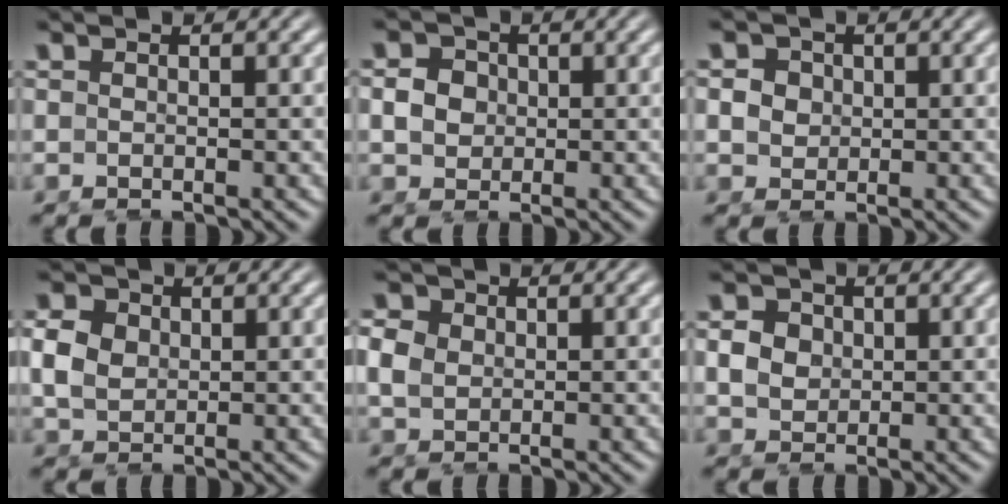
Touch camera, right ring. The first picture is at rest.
{"total": 2.2, "force": [0.3, 2.0, 0.9], "torque": [-0.020, -0.013, 0.015]}
{"total": 2.6, "force": [0.7, 2.4, 0.9], "torque": [-0.023, -0.010, 0.018]}
{"total": 3.6, "force": [0.6, 3.1, 1.8], "torque": [-0.048, -0.010, 0.021]}
{"total": 2.7, "force": [0.5, 2.3, 1.2], "torque": [-0.033, -0.007, 0.017]}
{"total": 2.5, "force": [0.4, 2.2, 1.2], "torque": [-0.025, -0.012, 0.018]}